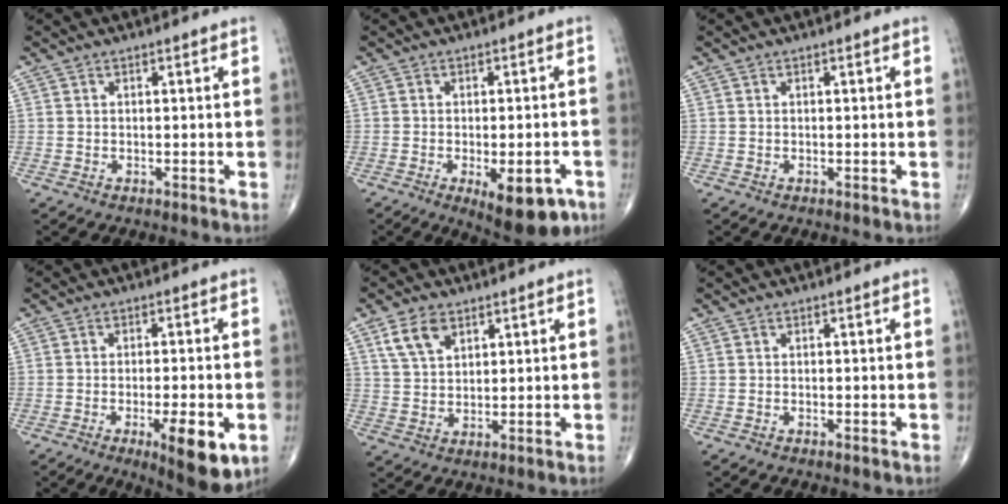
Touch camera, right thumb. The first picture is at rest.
{"total": 11.6, "force": [-5.1, 4.7, 9.2], "torque": [-0.107, 0.007, -0.060]}
{"total": 0.0}
{"total": 11.6, "force": [-4.4, 3.2, 10.2], "torque": [-0.139, -0.006, -0.056]}
{"total": 6.4, "force": [3.4, 3.8, 3.9], "torque": [-0.062, -0.012, 0.069]}
{"total": 0.0}